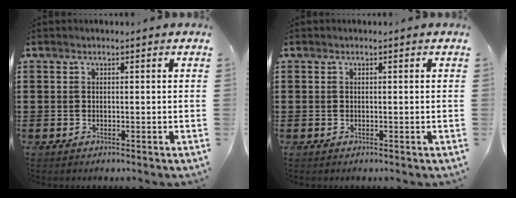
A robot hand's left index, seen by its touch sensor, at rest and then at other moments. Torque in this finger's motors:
{"motor_torque": [-0.02, 0.01, -0.02, 0.00]}